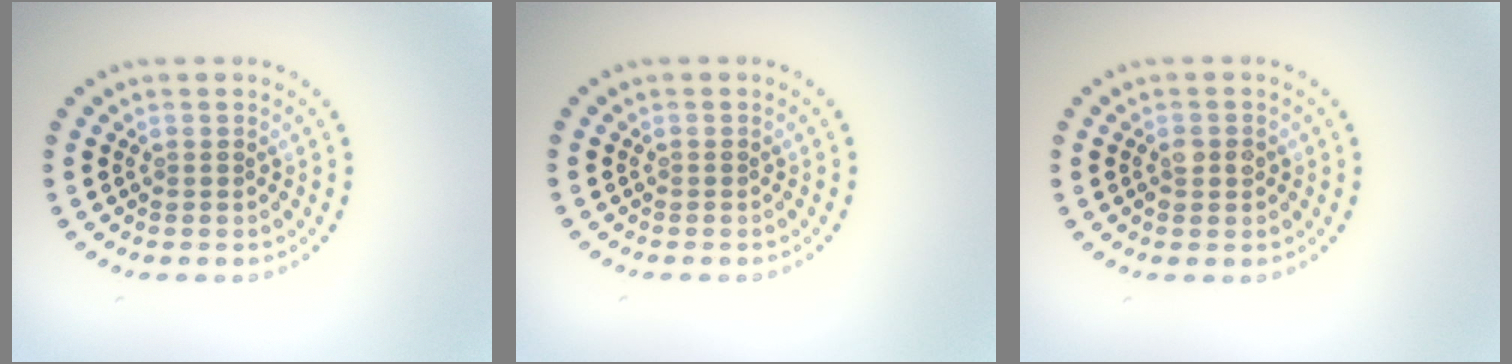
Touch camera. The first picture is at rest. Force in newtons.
{"total": 0.0}
{"total": 1.6, "press": 1.6, "slide": 0.3}